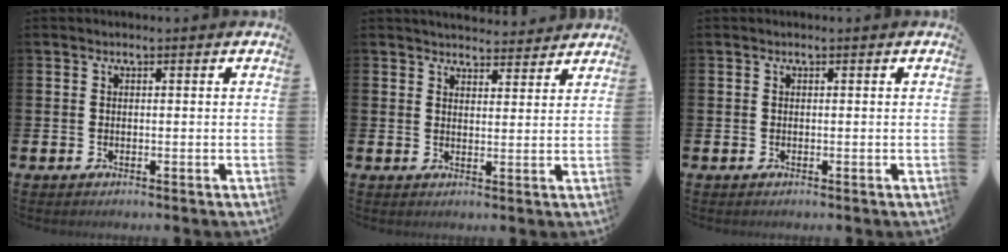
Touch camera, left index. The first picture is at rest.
{"total": 4.0, "force": [3.9, 0.8, 0.0], "torque": [0.005, -0.026, 0.069]}
{"total": 0.0}